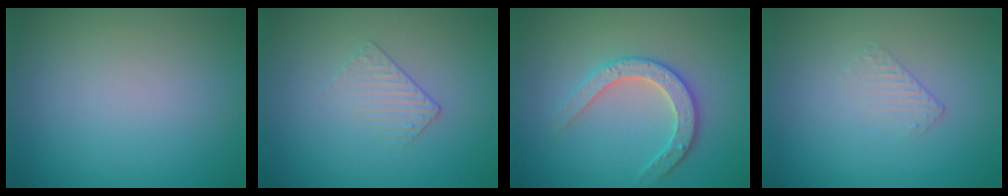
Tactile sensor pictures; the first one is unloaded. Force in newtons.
{"total": 1.3, "press": 0.6, "slide": 1.1}
{"total": 3.0, "press": 2.9, "slide": 0.5}
{"total": 0.9, "press": 0.2, "slide": 0.9}